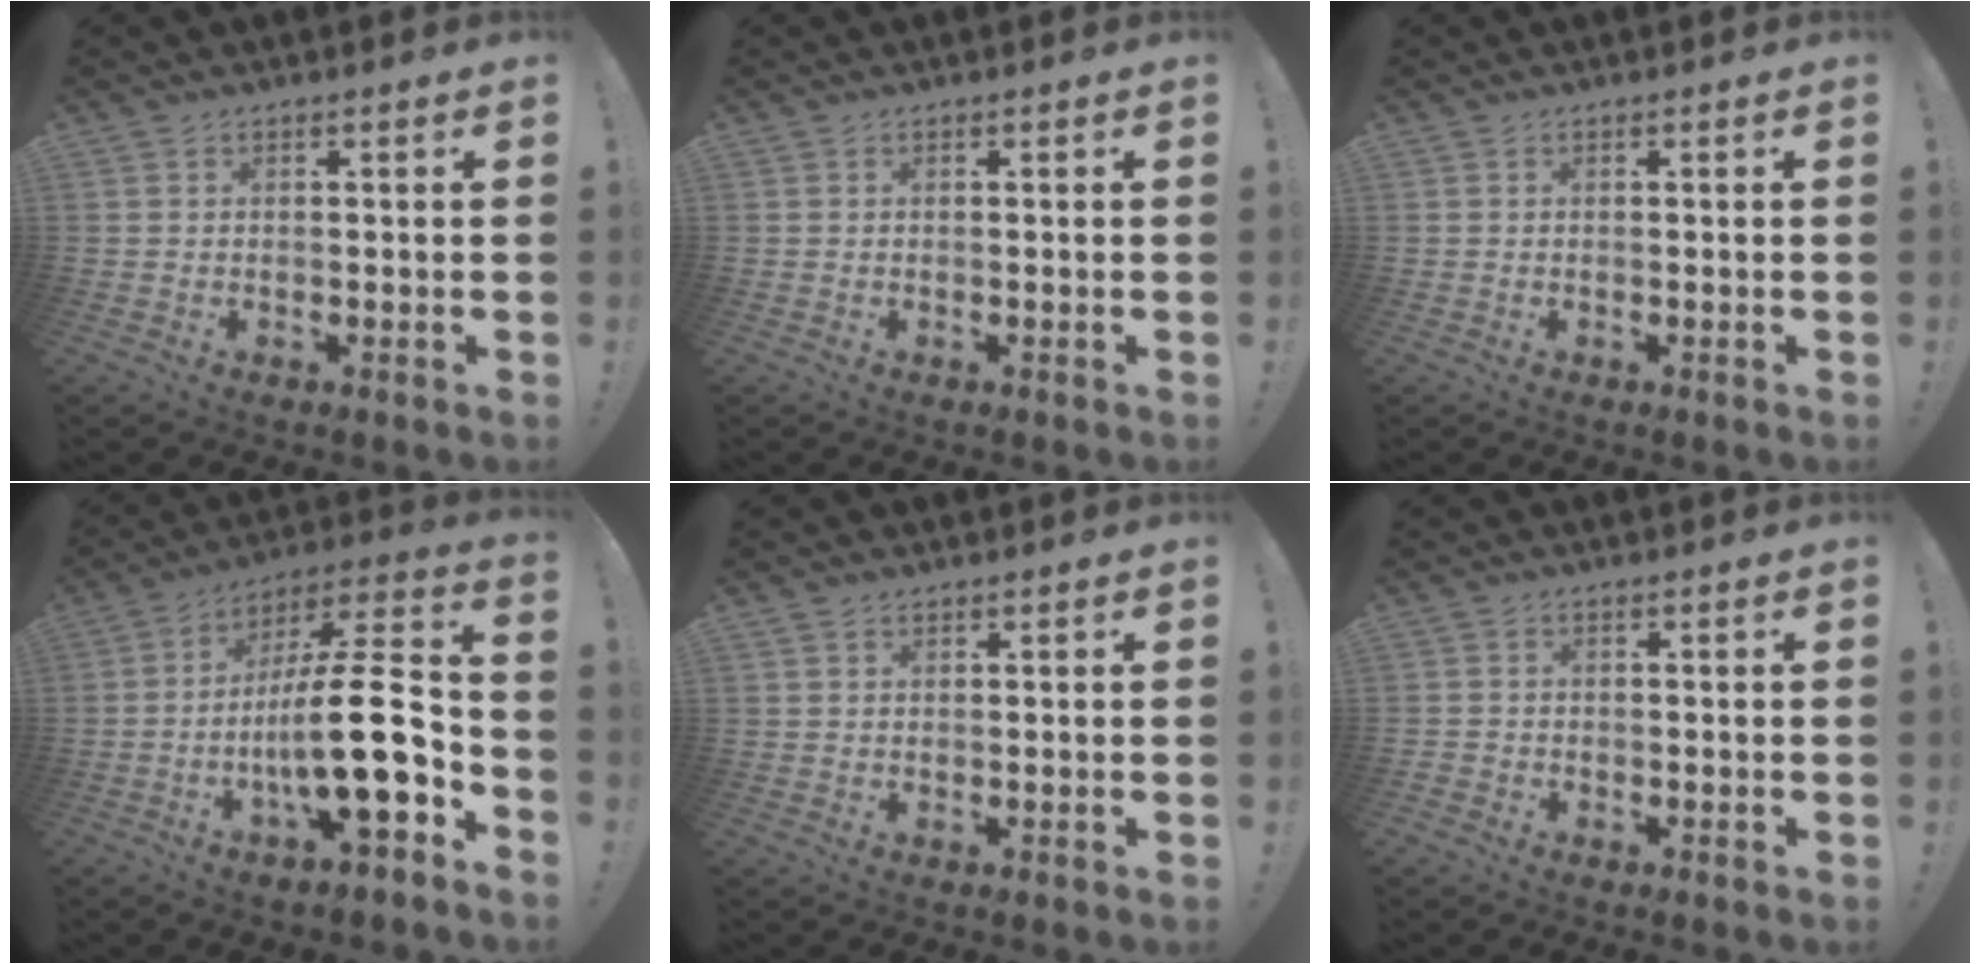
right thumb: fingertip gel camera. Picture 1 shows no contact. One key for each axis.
{"total": 0.0}
{"total": 0.0}
{"total": 21.5, "fx": -5.0, "fy": 6.1, "fz": 20.0, "tx": -0.346, "ty": 0.017, "tz": -0.085}
{"total": 0.8, "fx": 0.7, "fy": 0.2, "fz": 0.1, "tx": 0.003, "ty": -0.004, "tz": 0.014}
{"total": 1.0, "fx": -0.5, "fy": 0.8, "fz": 0.2, "tx": -0.002, "ty": 0.004, "tz": -0.010}